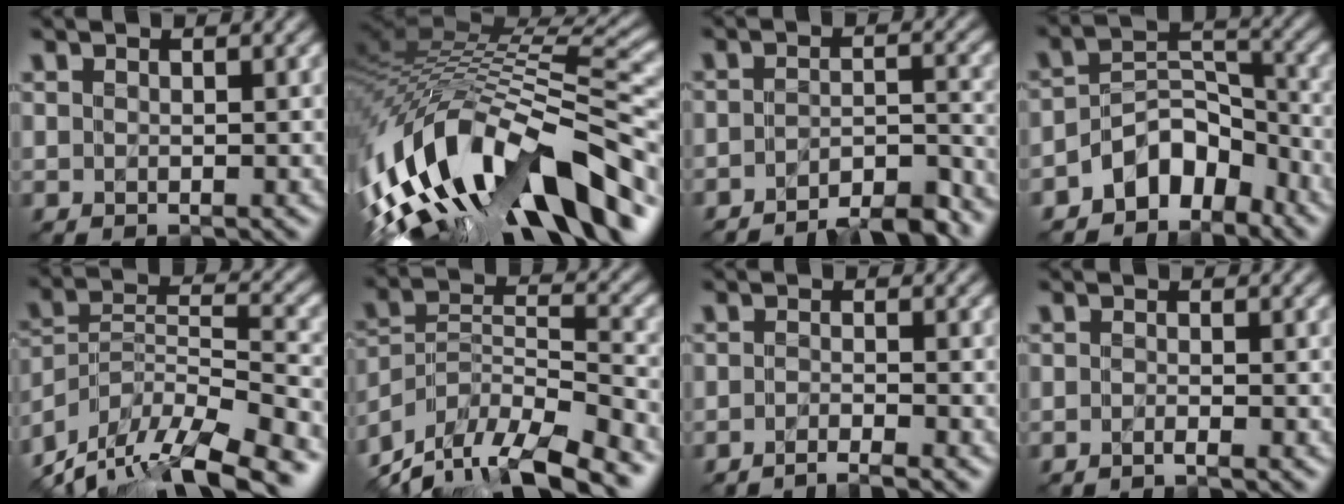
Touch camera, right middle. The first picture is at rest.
{"total": 15.3, "force": [-6.6, 6.6, 12.2], "torque": [-0.237, 0.019, -0.115]}
{"total": 6.8, "force": [-6.0, 1.4, 2.9], "torque": [-0.036, -0.001, -0.083]}
{"total": 5.9, "force": [-4.2, 3.3, 2.4], "torque": [-0.022, 0.005, -0.080]}
{"total": 12.9, "force": [-10.6, 3.4, 6.6], "torque": [-0.133, 0.010, -0.179]}
{"total": 11.9, "force": [-10.0, 3.3, 5.5], "torque": [-0.104, 0.001, -0.172]}
{"total": 2.0, "force": [-1.8, 0.1, 0.9], "torque": [-0.006, -0.007, -0.041]}
{"total": 1.0, "force": [-0.9, 0.0, 0.4], "torque": [-0.004, -0.007, -0.020]}